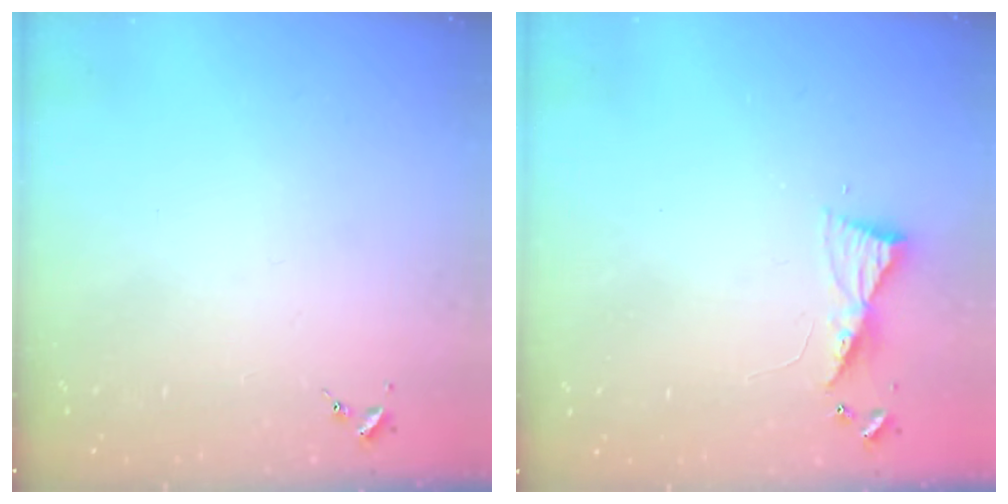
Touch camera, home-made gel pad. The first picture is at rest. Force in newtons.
{"total": 5.8, "press": 5.8, "slide": 0.5}